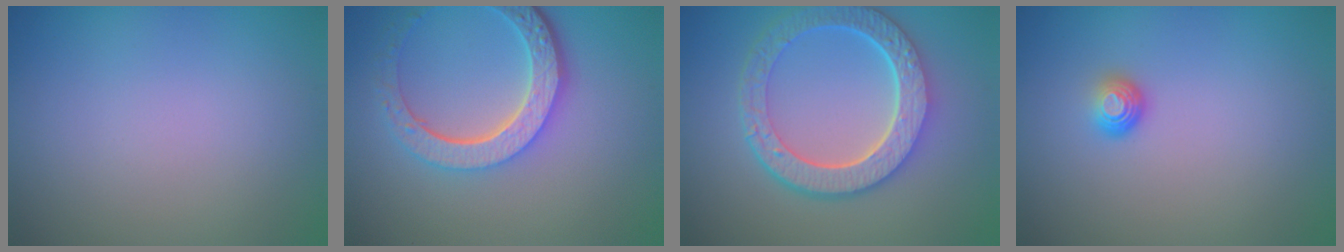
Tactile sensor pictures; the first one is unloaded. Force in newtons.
{"total": 5.8, "press": 4.3, "slide": 3.8}
{"total": 6.7, "press": 5.3, "slide": 4.2}
{"total": 1.5, "press": 1.0, "slide": 1.1}